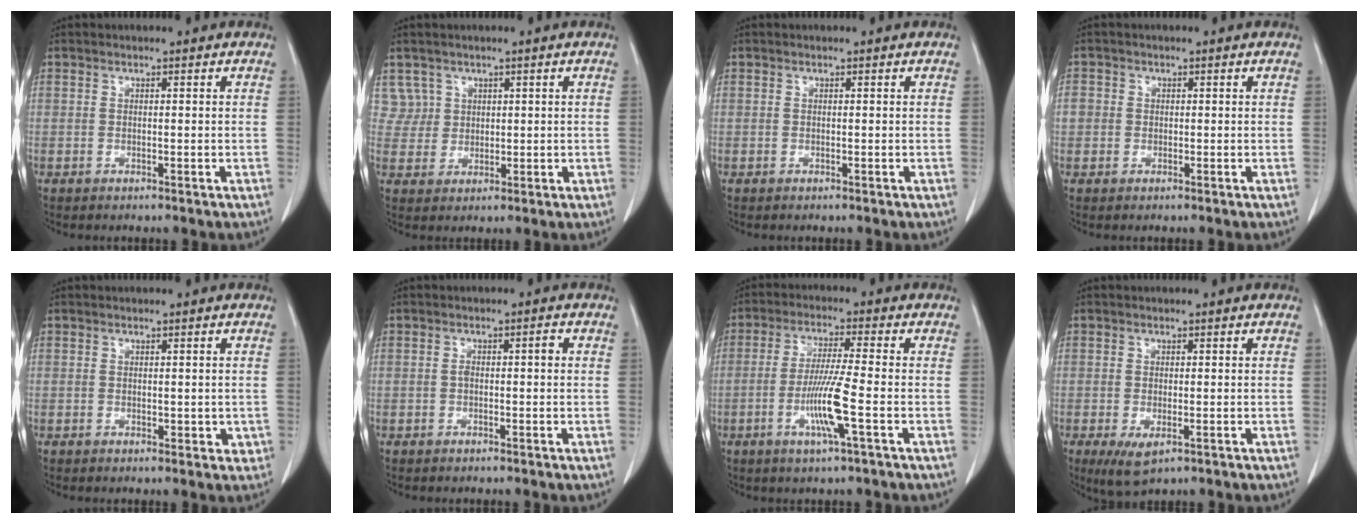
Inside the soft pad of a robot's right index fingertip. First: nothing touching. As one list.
[{"total": 3.7, "force": [2.0, 3.1, -0.5], "torque": [0.026, 0.008, 0.039]}, {"total": 0.0}, {"total": 2.5, "force": [0.0, 2.5, 0.6], "torque": [-0.008, 0.010, 0.002]}, {"total": 1.8, "force": [0.0, 1.3, 1.3], "torque": [-0.005, 0.000, 0.003]}, {"total": 1.7, "force": [0.0, 0.6, 1.6], "torque": [-0.024, 0.005, 0.001]}, {"total": 7.9, "force": [-2.5, -0.6, 7.4], "torque": [-0.143, -0.011, -0.049]}, {"total": 4.0, "force": [-1.7, 1.6, 3.3], "torque": [-0.061, -0.012, -0.017]}]